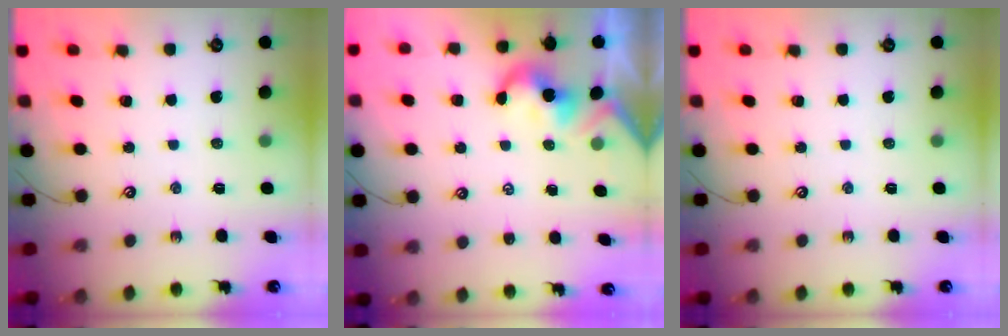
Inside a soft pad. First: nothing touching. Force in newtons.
{"total": 1.8, "press": 1.8, "slide": 0.2}
{"total": 0.0}